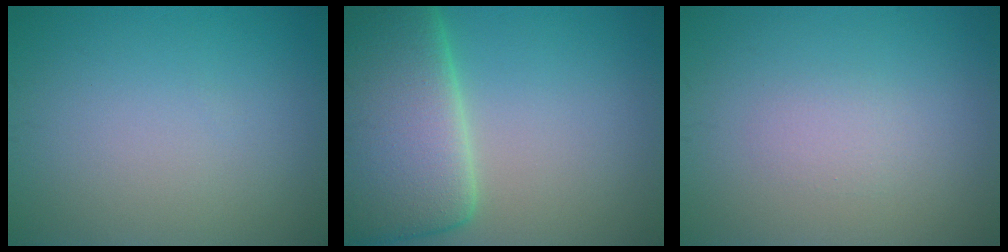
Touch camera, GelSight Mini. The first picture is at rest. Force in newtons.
{"total": 12.5, "press": 12.5, "slide": 0.7}
{"total": 1.1, "press": 1.1, "slide": 0.1}